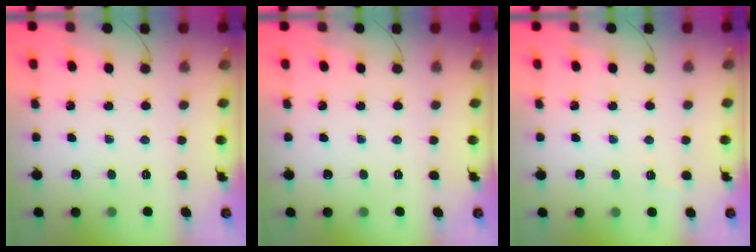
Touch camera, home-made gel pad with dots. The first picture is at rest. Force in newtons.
{"total": 0.0}
{"total": 1.9, "press": 1.3, "slide": 1.4}